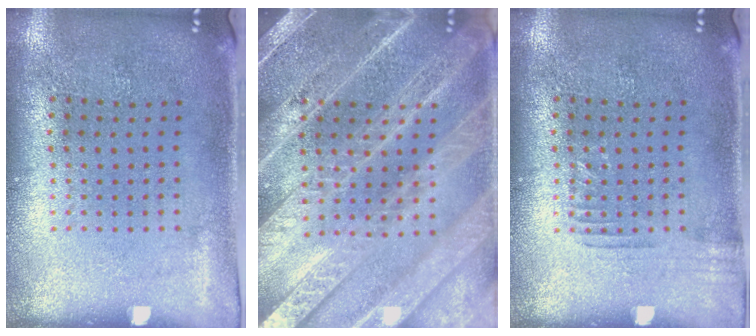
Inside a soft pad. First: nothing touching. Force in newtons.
{"total": 5.7, "press": 5.7, "slide": 0.8}
{"total": 0.9, "press": 0.9, "slide": 0.2}